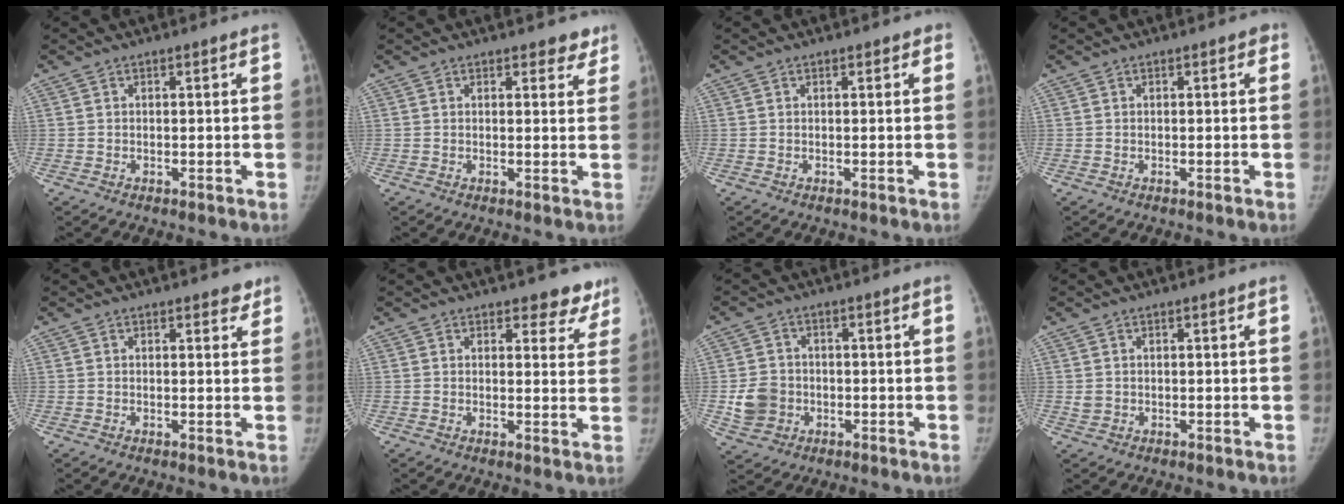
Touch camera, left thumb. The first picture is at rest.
{"total": 3.2, "force": [2.6, 1.7, 1.0], "torque": [0.019, -0.013, 0.025]}
{"total": 0.7, "force": [0.5, 0.4, 0.3], "torque": [0.002, -0.001, 0.001]}
{"total": 0.5, "force": [0.1, 0.3, 0.4], "torque": [0.005, 0.002, -0.003]}
{"total": 2.0, "force": [1.6, 1.0, 0.8], "torque": [0.009, -0.008, 0.014]}
{"total": 5.7, "force": [4.8, 2.8, 1.4], "torque": [0.023, -0.029, 0.045]}
{"total": 6.4, "force": [-1.2, 5.7, 2.7], "torque": [-0.039, 0.011, -0.018]}
{"total": 1.2, "force": [0.2, 1.1, 0.6], "torque": [-0.009, -0.002, 0.008]}